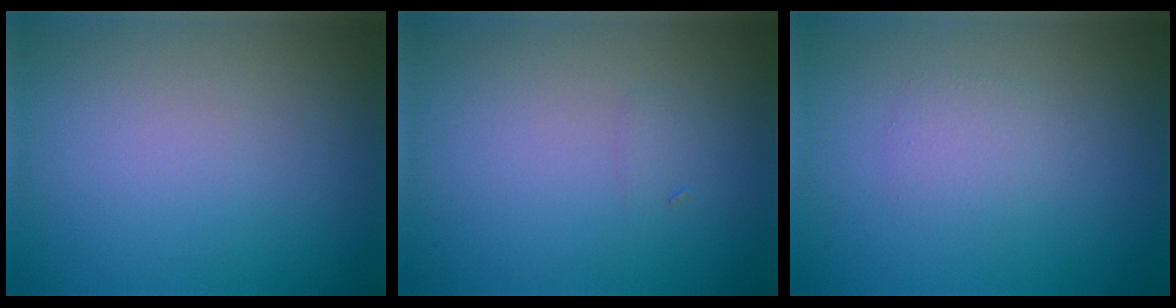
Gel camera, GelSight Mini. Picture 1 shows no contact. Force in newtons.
{"total": 0.6, "press": 0.6, "slide": 0.0}
{"total": 1.5, "press": 1.5, "slide": 0.1}